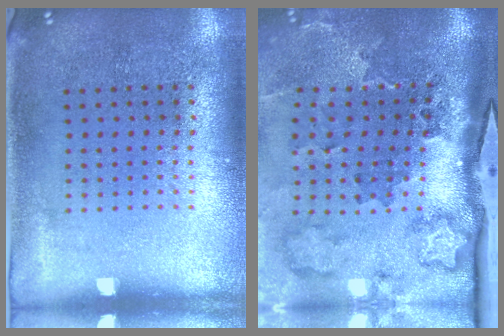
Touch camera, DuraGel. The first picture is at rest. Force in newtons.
{"total": 3.7, "press": 2.4, "slide": 2.8}